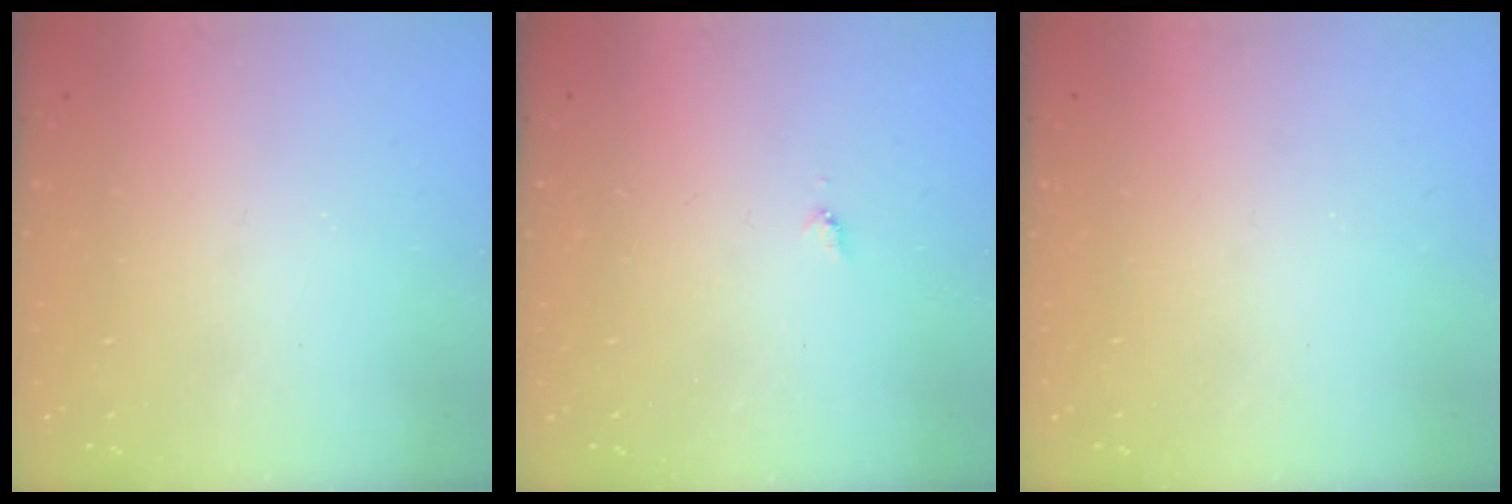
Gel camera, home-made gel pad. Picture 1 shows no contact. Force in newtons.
{"total": 3.5, "press": 3.5, "slide": 0.5}
{"total": 0.0}